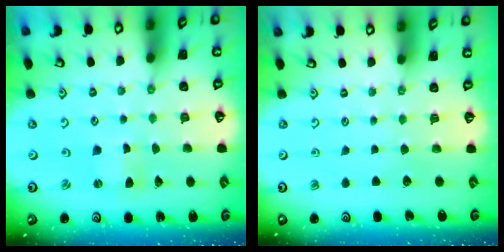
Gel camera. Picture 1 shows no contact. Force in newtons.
{"total": 0.0}